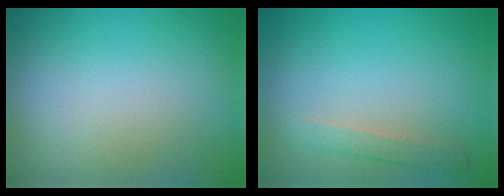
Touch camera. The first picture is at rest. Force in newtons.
{"total": 1.4, "press": 1.4, "slide": 0.0}